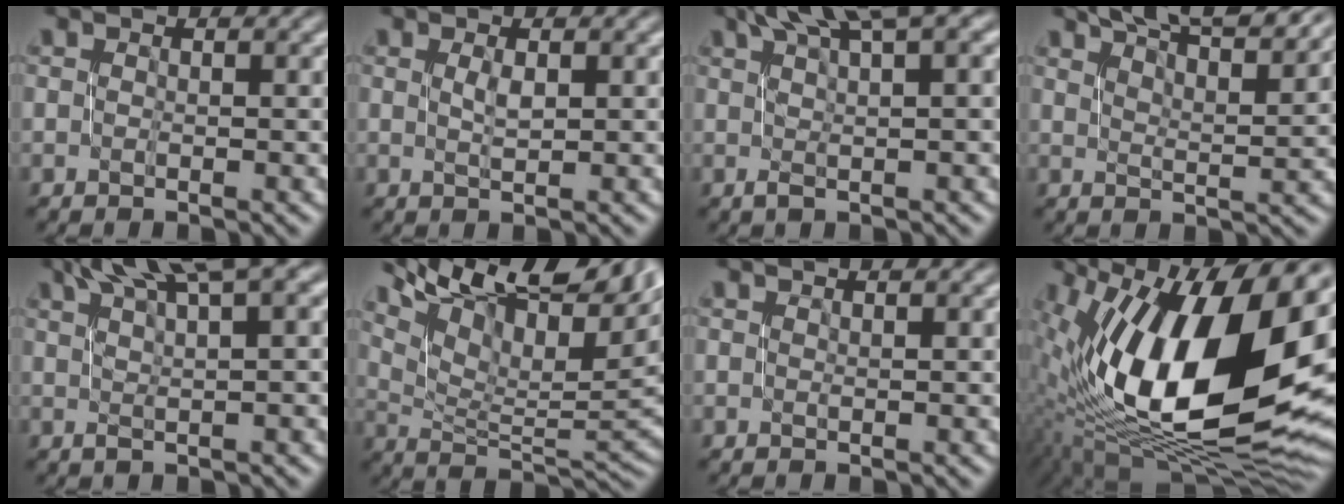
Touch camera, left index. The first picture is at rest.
{"total": 1.0, "force": [0.4, 0.2, 0.9], "torque": [-0.016, 0.004, 0.007]}
{"total": 5.4, "force": [3.1, 0.9, 4.4], "torque": [-0.061, 0.014, 0.049]}
{"total": 11.0, "force": [8.8, 2.5, 6.1], "torque": [-0.061, 0.018, 0.092]}
{"total": 6.8, "force": [4.0, 1.2, 5.3], "torque": [-0.067, 0.020, 0.067]}
{"total": 15.4, "force": [8.6, 6.0, 11.4], "torque": [-0.175, 0.042, 0.147]}
{"total": 0.0}
{"total": 18.7, "force": [2.6, 9.2, 16.0], "torque": [-0.272, 0.007, 0.035]}